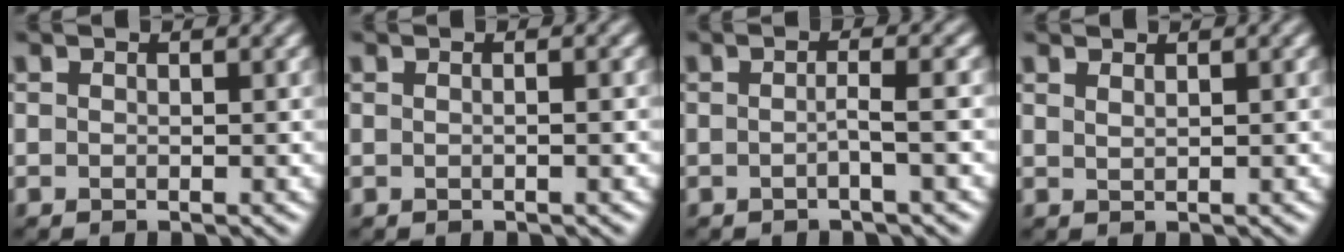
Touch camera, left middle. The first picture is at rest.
{"total": 1.6, "force": [-0.3, 0.8, 1.3], "torque": [0.000, 0.004, -0.021]}
{"total": 2.0, "force": [-0.9, 0.3, 1.7], "torque": [-0.022, 0.005, -0.019]}
{"total": 0.8, "force": [0.5, 0.4, 0.5], "torque": [0.004, 0.001, 0.004]}